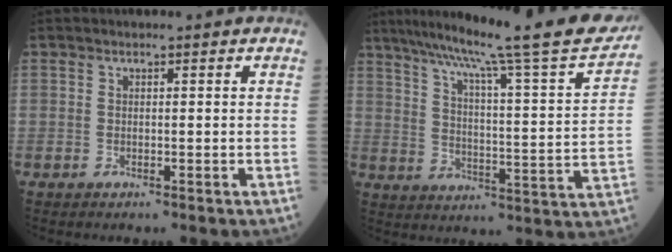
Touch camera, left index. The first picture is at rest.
{"total": 25.6, "force": [21.9, -0.2, 13.3], "torque": [-0.212, -0.047, 0.292]}